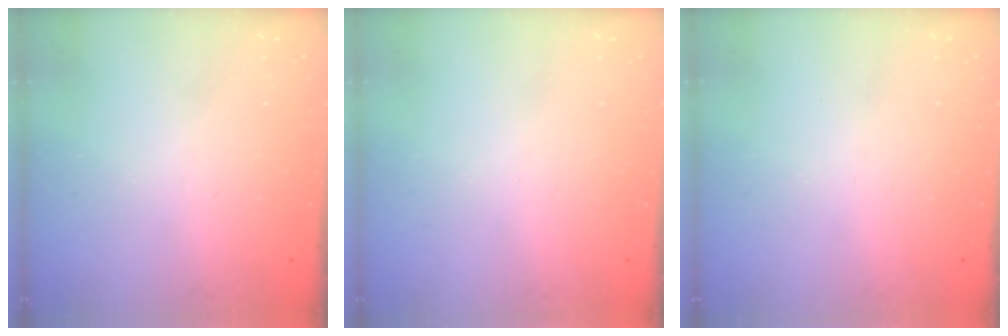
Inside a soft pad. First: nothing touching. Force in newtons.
{"total": 0.0}
{"total": 0.0}